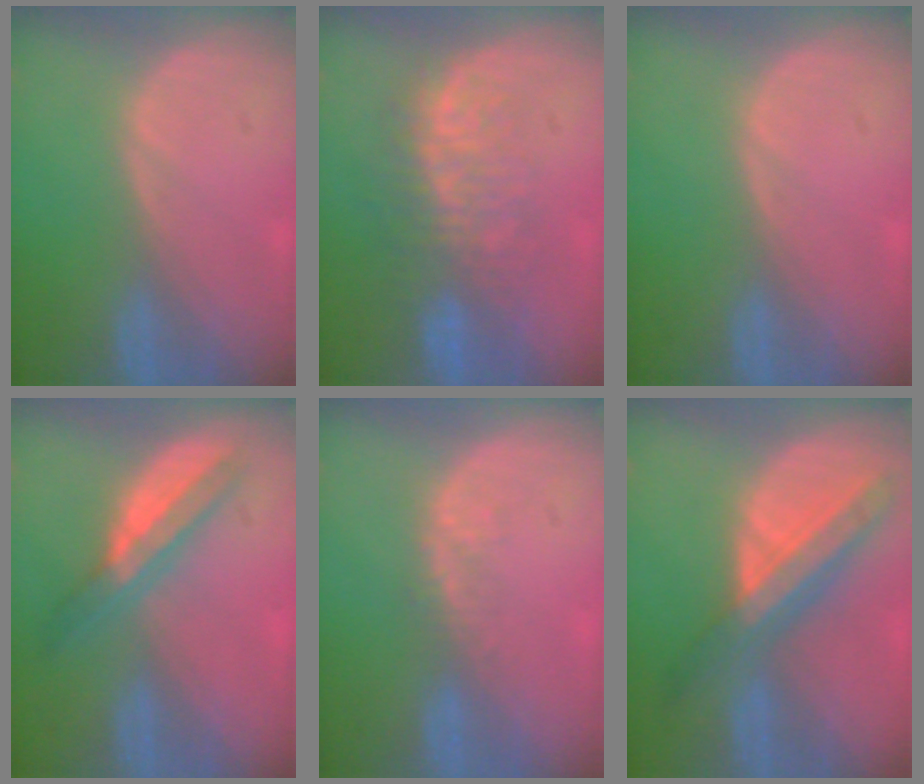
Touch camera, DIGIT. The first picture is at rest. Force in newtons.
{"total": 8.7, "press": 7.8, "slide": 3.8}
{"total": 0.0}
{"total": 5.6, "press": 5.2, "slide": 1.9}
{"total": 2.2, "press": 1.6, "slide": 1.5}
{"total": 8.5, "press": 7.5, "slide": 3.9}